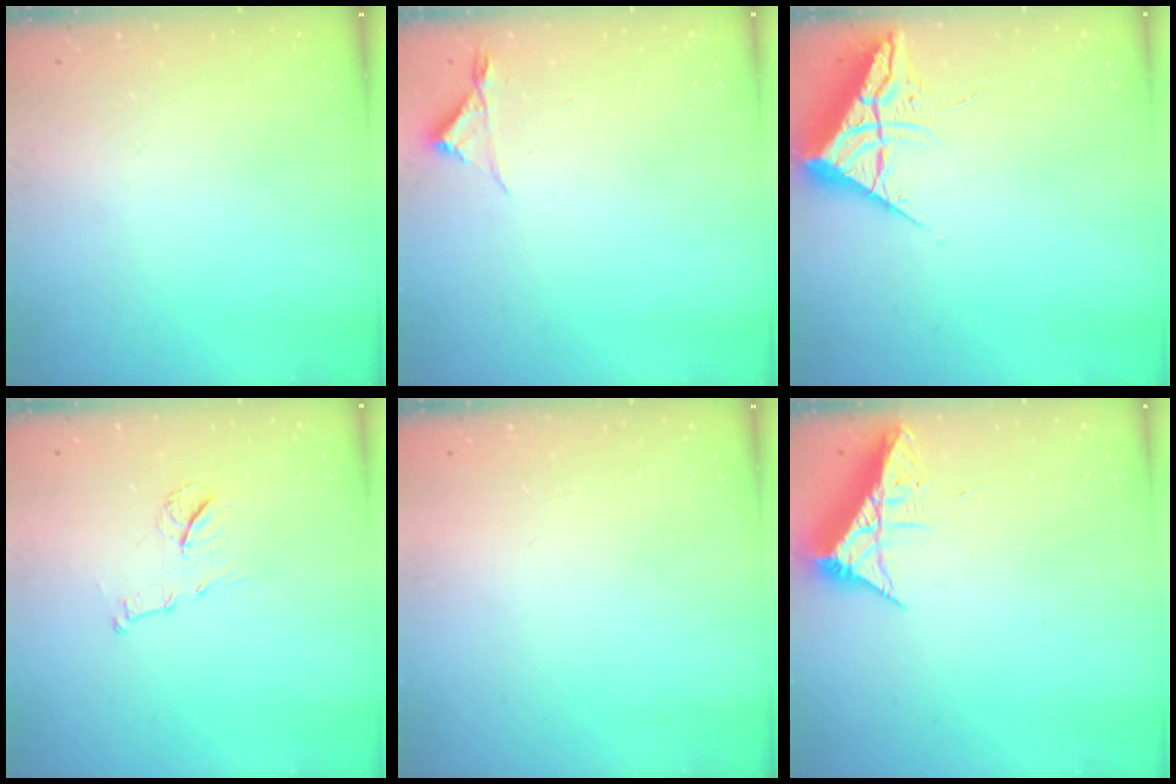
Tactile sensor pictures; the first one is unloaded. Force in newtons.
{"total": 3.0, "press": 2.9, "slide": 0.5}
{"total": 7.1, "press": 7.1, "slide": 0.4}
{"total": 9.0, "press": 9.0, "slide": 0.2}
{"total": 1.6, "press": 1.6, "slide": 0.1}
{"total": 8.4, "press": 8.4, "slide": 0.5}